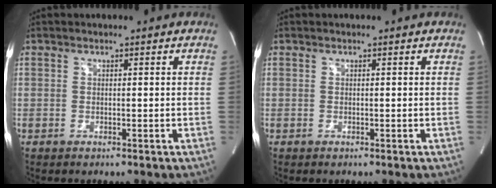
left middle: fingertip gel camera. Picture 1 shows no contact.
{"total": 0.0}